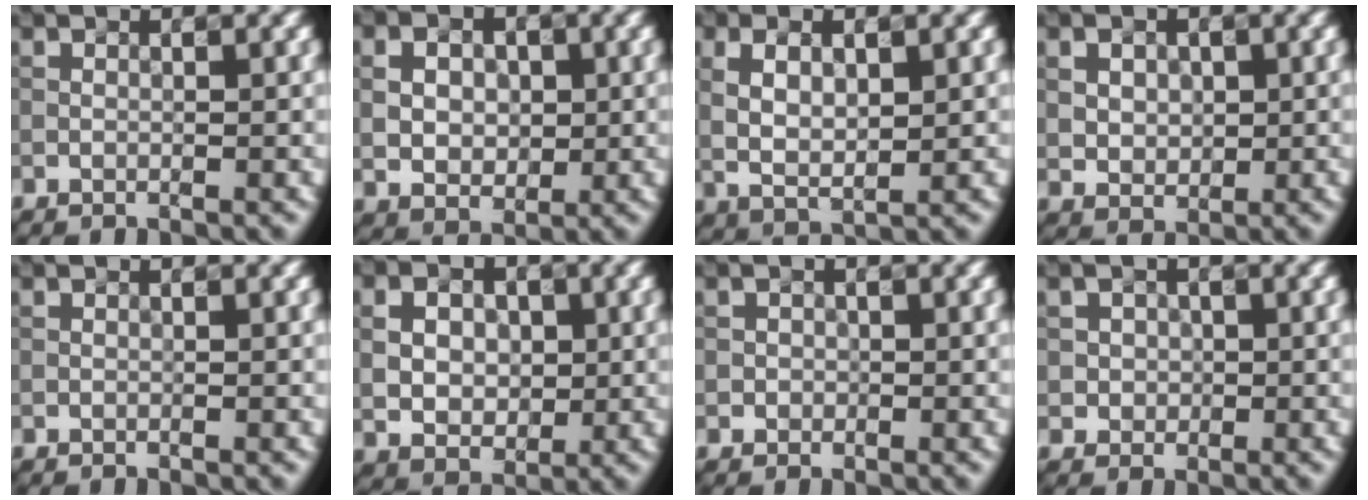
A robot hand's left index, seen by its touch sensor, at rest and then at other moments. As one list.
[{"total": 4.1, "force": [0.5, 3.1, 2.6], "torque": [-0.051, -0.001, 0.008]}, {"total": 3.9, "force": [0.6, 1.8, 3.3], "torque": [-0.072, -0.002, 0.019]}, {"total": 2.7, "force": [0.8, 2.1, 1.5], "torque": [-0.029, 0.004, 0.010]}, {"total": 0.0}, {"total": 4.6, "force": [0.5, 3.5, 2.9], "torque": [-0.055, -0.001, 0.009]}, {"total": 0.7, "force": [-0.1, 0.7, 0.0], "torque": [0.004, -0.003, -0.001]}, {"total": 1.6, "force": [0.3, 1.5, 0.4], "torque": [0.009, 0.002, 0.002]}]